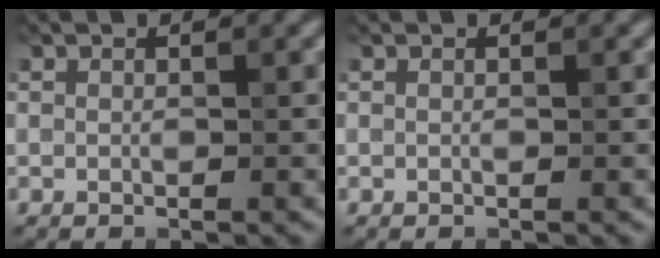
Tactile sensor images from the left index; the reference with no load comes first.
{"total": 0.0}